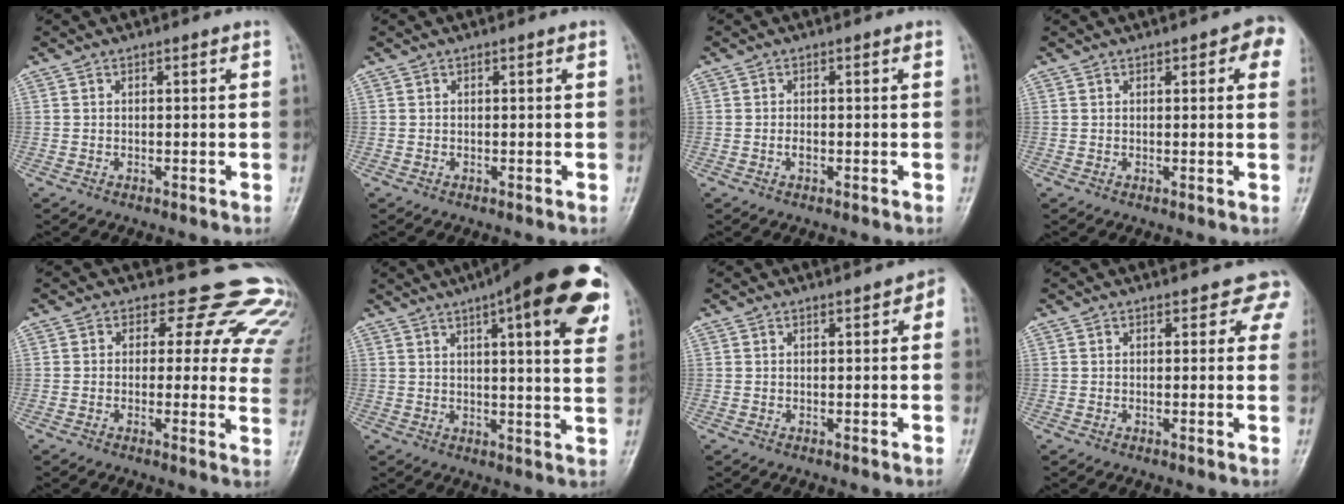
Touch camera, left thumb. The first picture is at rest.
{"total": 0.0}
{"total": 1.1, "force": [-0.4, 0.7, 0.7], "torque": [-0.006, 0.001, -0.008]}
{"total": 5.4, "force": [2.4, 2.6, 4.1], "torque": [-0.008, -0.003, 0.019]}
{"total": 15.9, "force": [11.4, 8.7, 6.8], "torque": [-0.019, -0.044, 0.096]}
{"total": 22.1, "force": [10.6, 6.0, 18.4], "torque": [-0.227, -0.010, 0.133]}
{"total": 1.7, "force": [0.5, 1.1, 1.2], "torque": [0.008, 0.004, 0.001]}
{"total": 3.7, "force": [2.6, 2.4, 0.7], "torque": [0.037, -0.011, 0.008]}